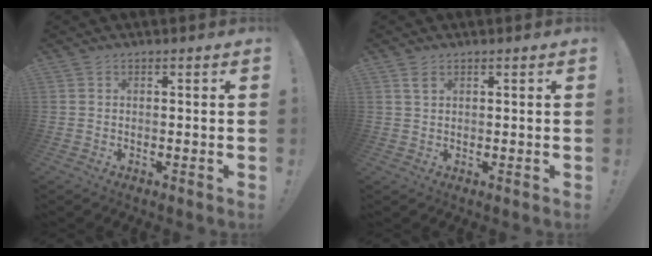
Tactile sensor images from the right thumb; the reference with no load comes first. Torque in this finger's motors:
{"motor_torque": [0.02, -0.02, -0.03, 0.10, 0.00]}